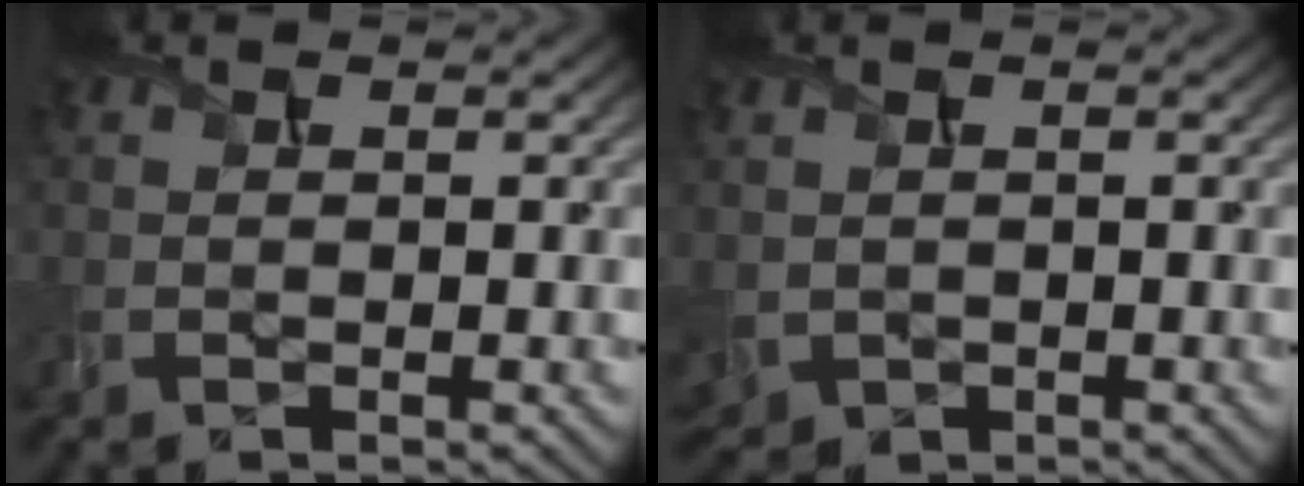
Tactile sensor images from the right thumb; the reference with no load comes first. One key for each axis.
{"total": 2.6, "fx": 0.0, "fy": 2.2, "fz": 1.3, "tx": -0.048, "ty": -0.011, "tz": 0.006}